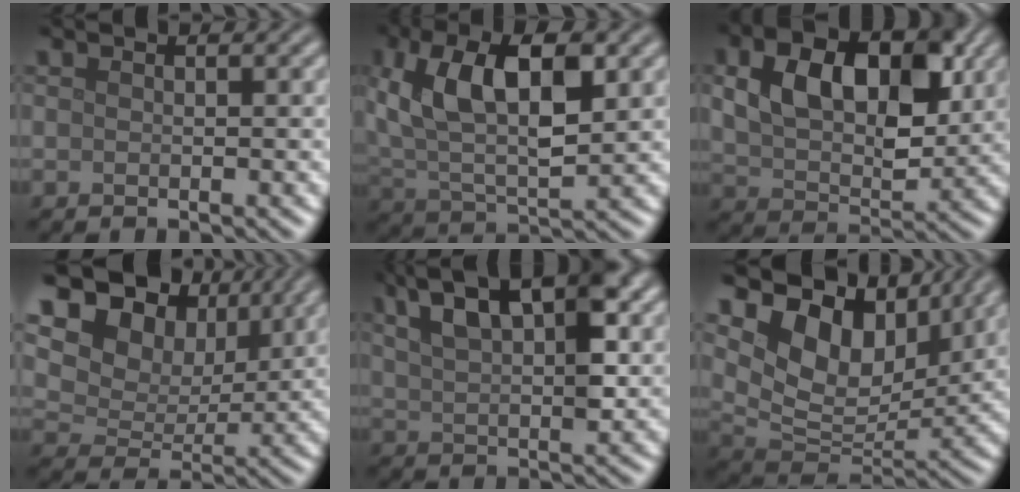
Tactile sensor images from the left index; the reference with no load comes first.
{"total": 10.8, "force": [3.3, 5.2, 8.9], "torque": [-0.169, 0.016, 0.049]}
{"total": 8.6, "force": [2.4, 5.3, 6.3], "torque": [-0.112, -0.001, 0.045]}
{"total": 11.3, "force": [6.4, 7.2, 6.0], "torque": [-0.120, 0.019, 0.092]}
{"total": 8.6, "force": [3.9, 3.4, 6.9], "torque": [-0.123, 0.020, 0.065]}
{"total": 11.0, "force": [5.9, 6.5, 6.5], "torque": [-0.127, -0.005, 0.109]}